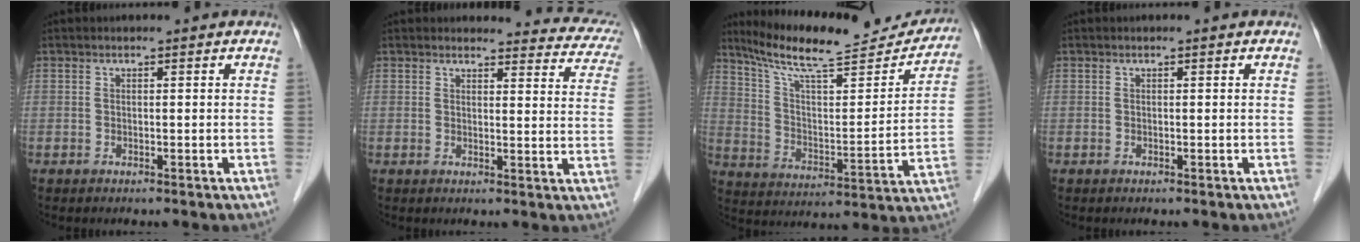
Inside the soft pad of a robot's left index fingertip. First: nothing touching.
{"total": 13.2, "force": [12.6, 3.5, 1.8], "torque": [0.030, -0.050, 0.096]}
{"total": 21.2, "force": [19.4, 2.9, 8.2], "torque": [-0.135, -0.018, 0.289]}
{"total": 0.0}